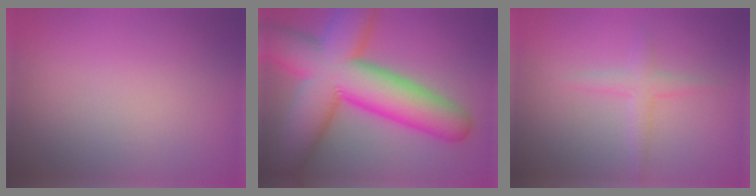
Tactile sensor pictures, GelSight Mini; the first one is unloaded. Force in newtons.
{"total": 15.3, "press": 15.3, "slide": 0.6}
{"total": 1.9, "press": 1.9, "slide": 0.1}